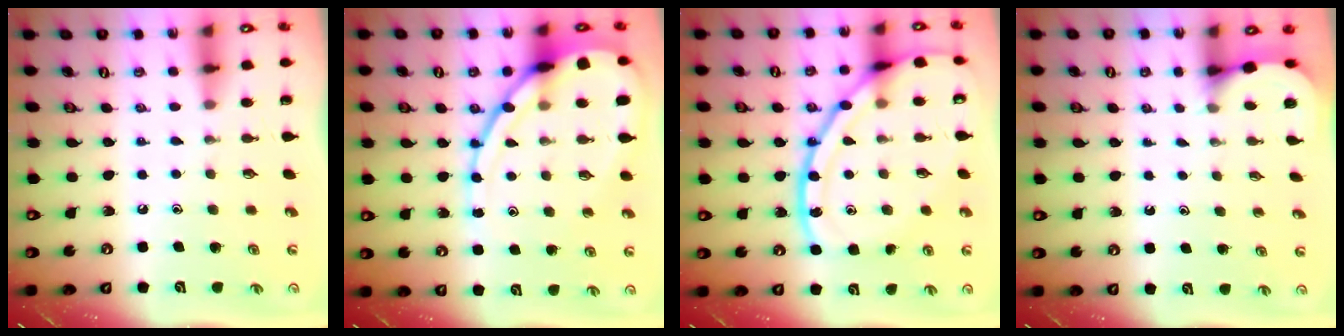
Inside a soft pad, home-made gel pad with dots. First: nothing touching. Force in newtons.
{"total": 15.9, "press": 15.8, "slide": 1.6}
{"total": 19.6, "press": 19.5, "slide": 2.0}
{"total": 2.6, "press": 2.6, "slide": 0.2}